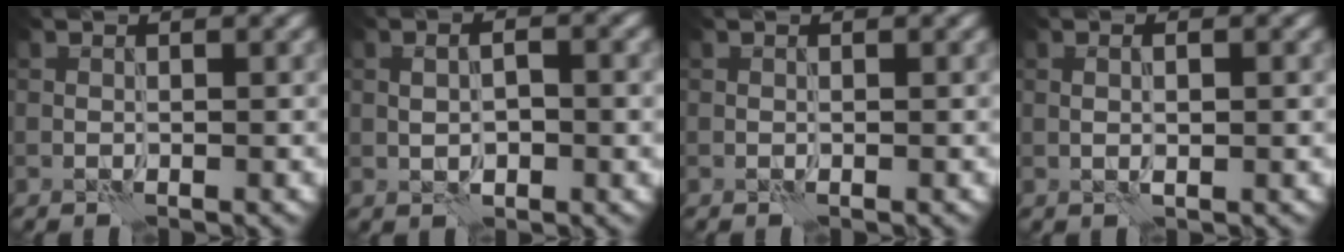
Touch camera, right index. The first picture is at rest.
{"total": 3.3, "force": [0.0, 1.8, 2.8], "torque": [-0.032, 0.002, -0.001]}
{"total": 0.0}
{"total": 1.7, "force": [0.1, 0.5, 1.6], "torque": [-0.027, -0.002, 0.006]}